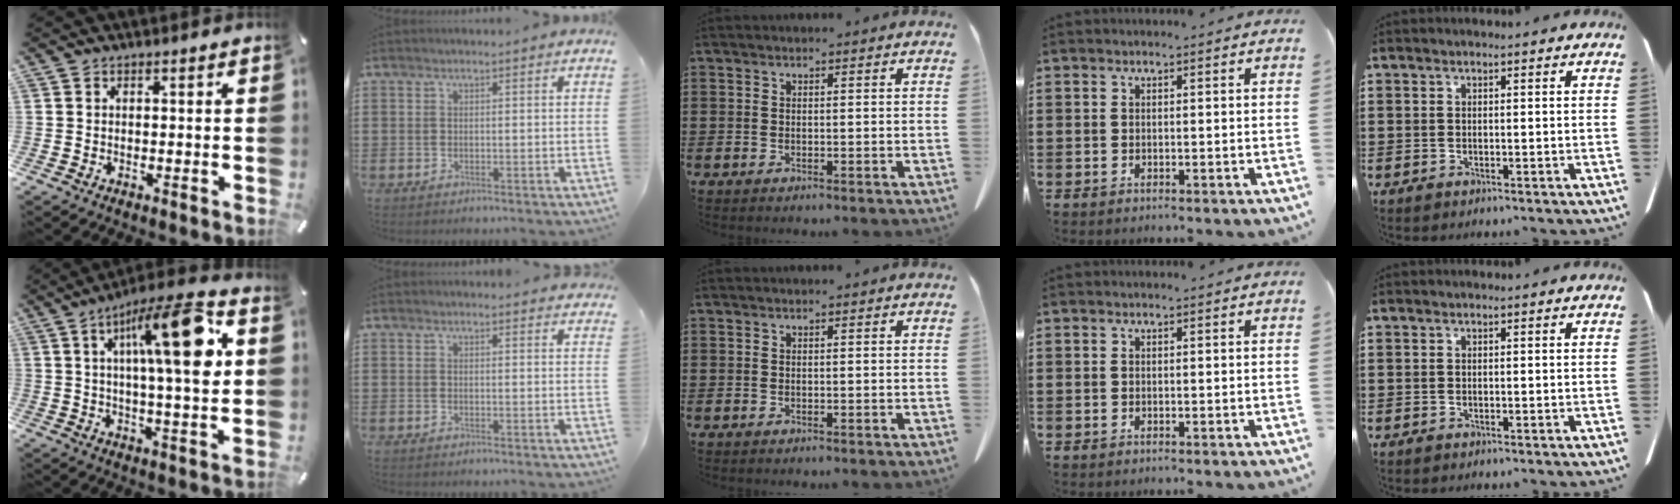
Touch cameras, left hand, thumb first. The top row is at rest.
{"thumb": {"total": 19.2, "force": [5.4, 4.6, 17.8], "torque": [-0.283, -0.007, 0.068]}, "index": {"total": 1.3, "force": [1.3, 0.3, 0.0], "torque": [0.004, 0.000, 0.023]}}